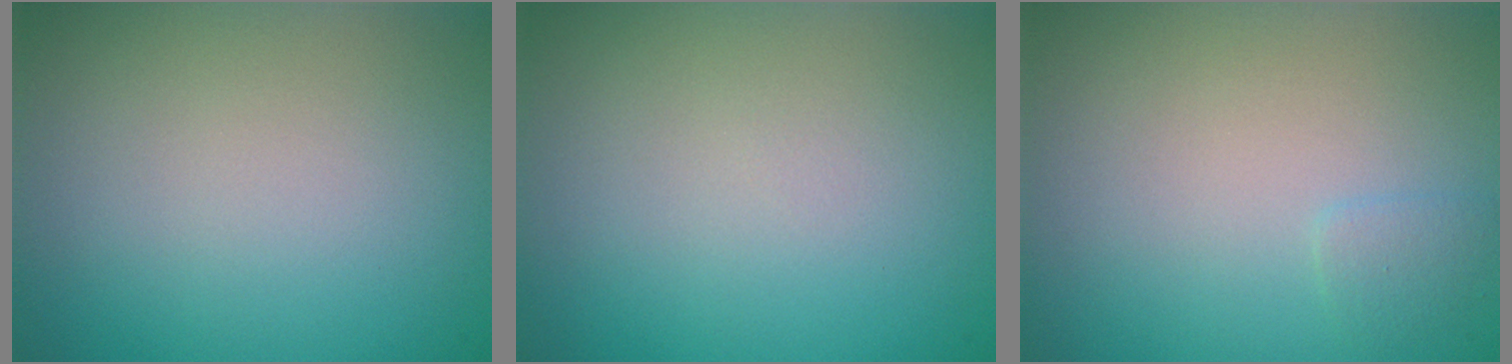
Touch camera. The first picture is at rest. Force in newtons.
{"total": 0.0}
{"total": 0.7, "press": 0.7, "slide": 0.1}